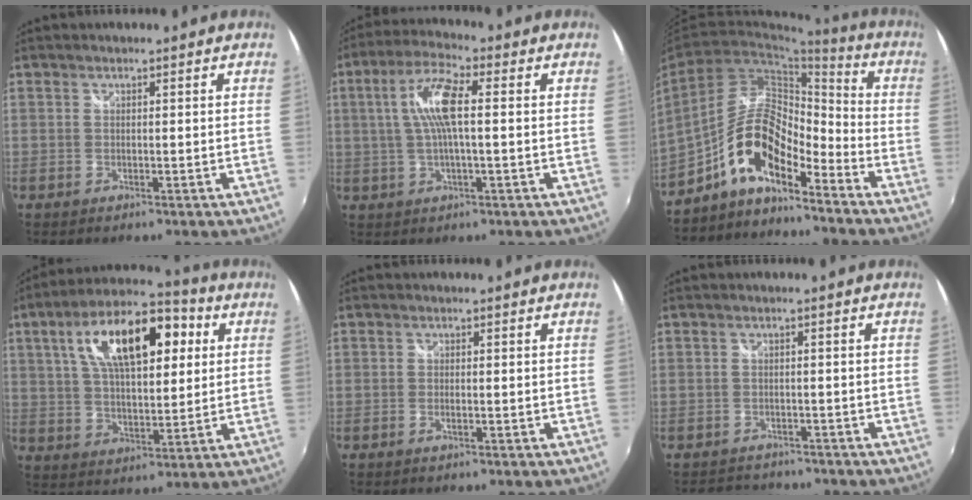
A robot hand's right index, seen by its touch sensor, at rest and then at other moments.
{"total": 9.2, "force": [1.1, 2.0, 8.9], "torque": [-0.172, 0.011, 0.021]}
{"total": 11.7, "force": [-7.7, 4.2, 7.7], "torque": [-0.155, 0.017, -0.149]}
{"total": 19.2, "force": [6.4, 8.5, 15.9], "torque": [-0.287, 0.041, 0.103]}
{"total": 1.1, "force": [-0.4, 0.3, 1.0], "torque": [-0.021, -0.002, -0.008]}
{"total": 5.4, "force": [-4.8, 2.5, 0.9], "torque": [-0.029, 0.006, -0.070]}